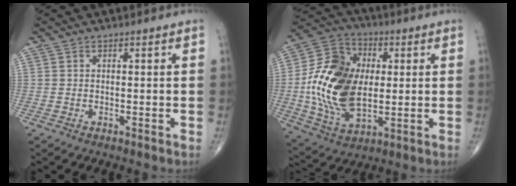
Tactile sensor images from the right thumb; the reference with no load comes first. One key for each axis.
{"total": 20.2, "fx": 0.7, "fy": 13.0, "fz": 15.4, "tx": -0.277, "ty": 0.002, "tz": 0.015}